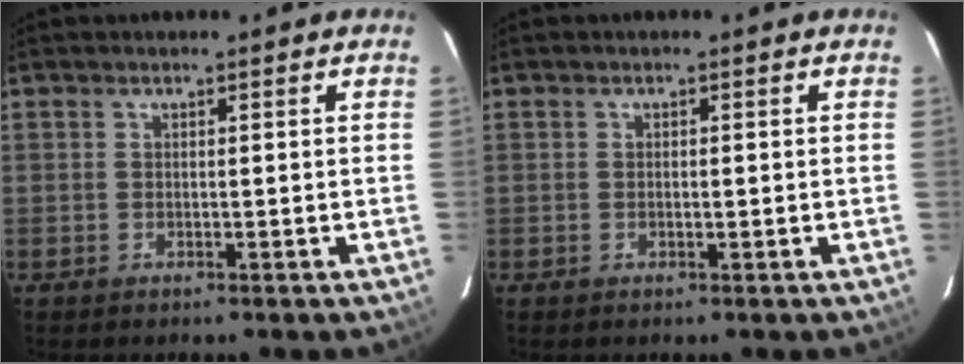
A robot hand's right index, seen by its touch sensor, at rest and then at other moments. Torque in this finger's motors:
{"motor_torque": [-0.21, 0.17, -0.04, 0.00]}